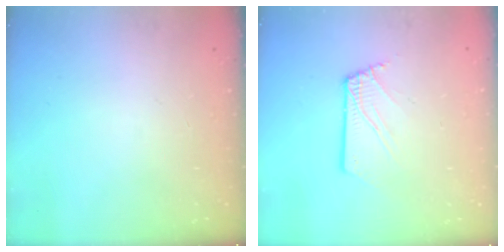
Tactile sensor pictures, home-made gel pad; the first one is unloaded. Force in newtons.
{"total": 3.2, "press": 3.2, "slide": 0.4}